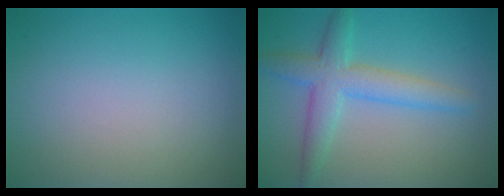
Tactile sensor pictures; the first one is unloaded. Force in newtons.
{"total": 4.5, "press": 4.5, "slide": 0.1}